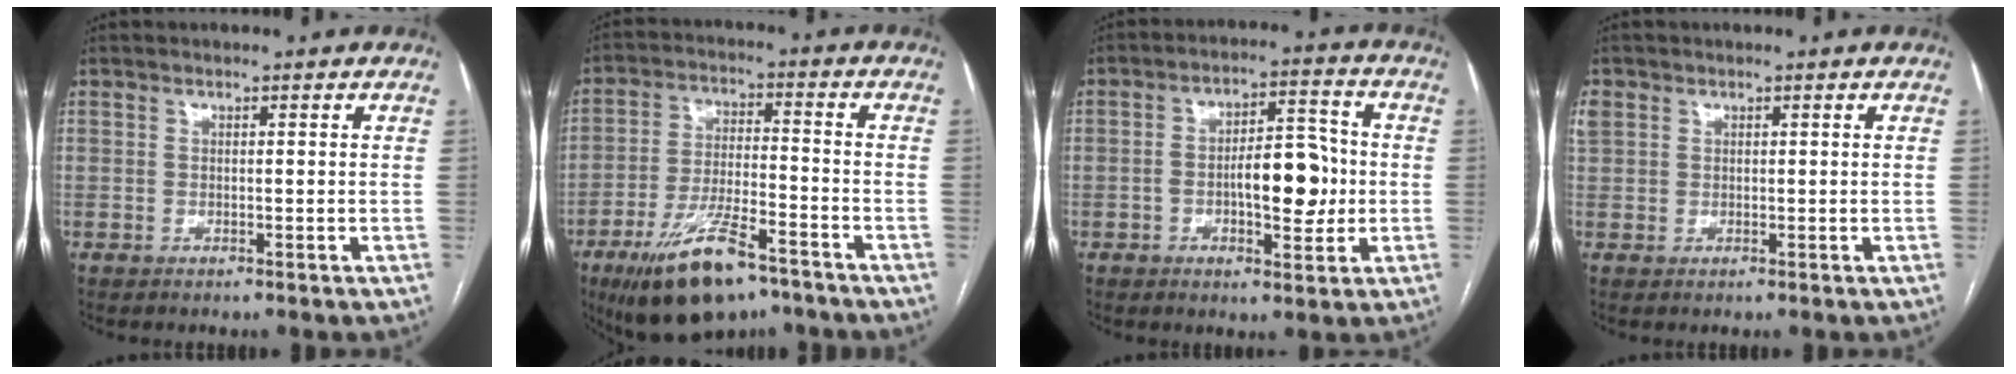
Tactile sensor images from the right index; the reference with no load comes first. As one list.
[{"total": 13.9, "force": [-9.1, 3.8, 9.8], "torque": [-0.185, -0.015, -0.152]}, {"total": 9.6, "force": [-1.3, 3.6, 8.8], "torque": [-0.139, 0.019, -0.017]}, {"total": 2.9, "force": [1.1, 2.6, 0.9], "torque": [-0.033, 0.020, 0.029]}]